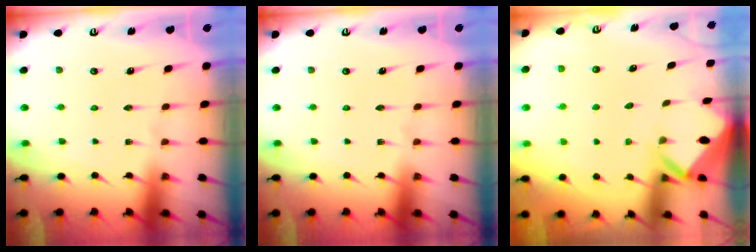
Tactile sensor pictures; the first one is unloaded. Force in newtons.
{"total": 0.0}
{"total": 2.4, "press": 2.4, "slide": 0.1}